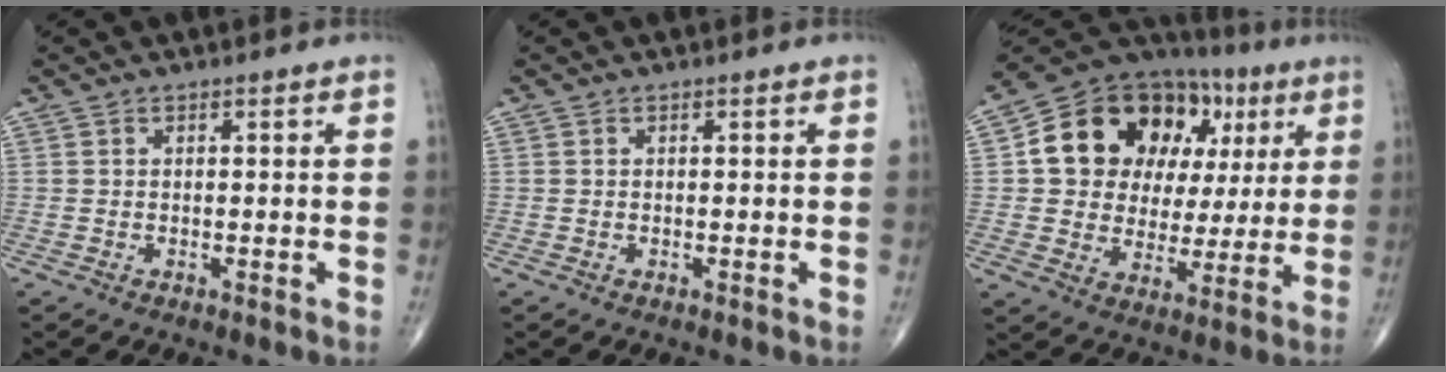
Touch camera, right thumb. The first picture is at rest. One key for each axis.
{"total": 0.0}
{"total": 22.4, "fx": 6.6, "fy": 16.3, "fz": 13.8, "tx": -0.163, "ty": 0.028, "tz": 0.110}